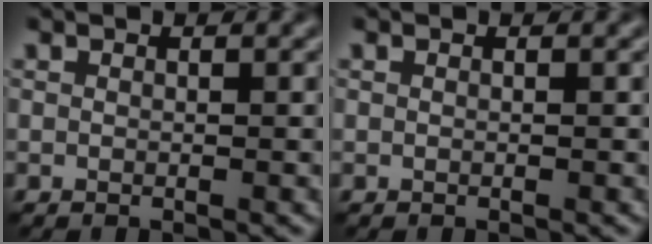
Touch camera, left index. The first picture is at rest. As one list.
[{"total": 0.0}]